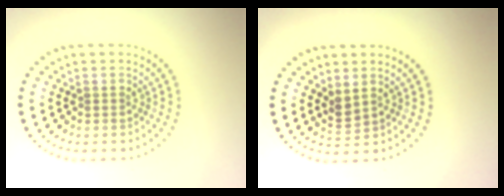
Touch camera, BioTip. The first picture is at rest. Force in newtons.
{"total": 1.4, "press": 1.3, "slide": 0.7}